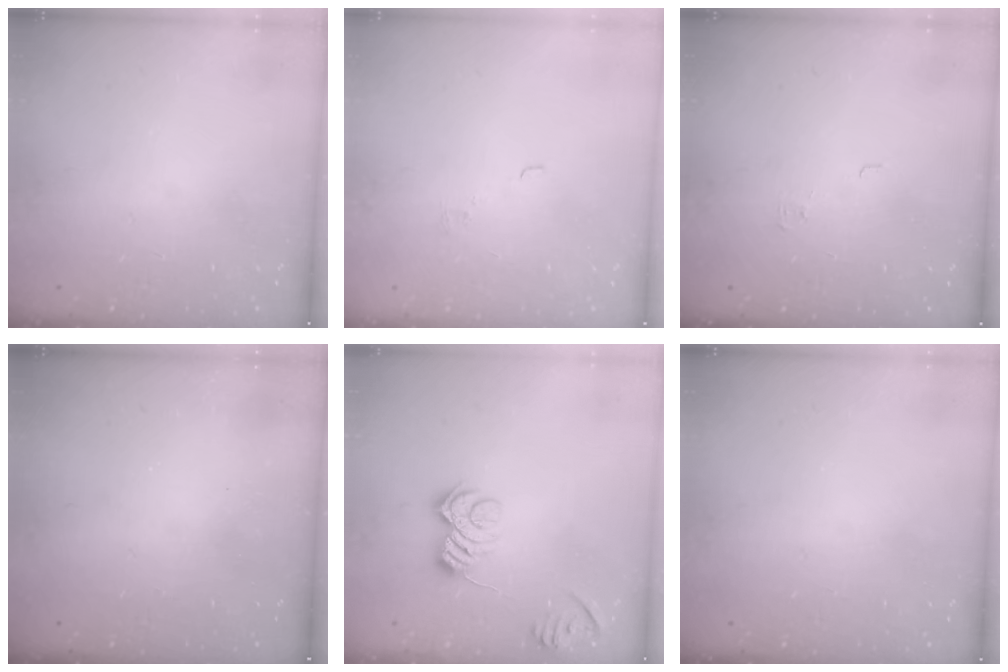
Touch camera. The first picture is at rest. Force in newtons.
{"total": 1.8, "press": 1.3, "slide": 1.2}
{"total": 2.1, "press": 2.1, "slide": 0.3}
{"total": 2.4, "press": 2.3, "slide": 0.7}
{"total": 9.6, "press": 9.6, "slide": 0.3}
{"total": 0.0}